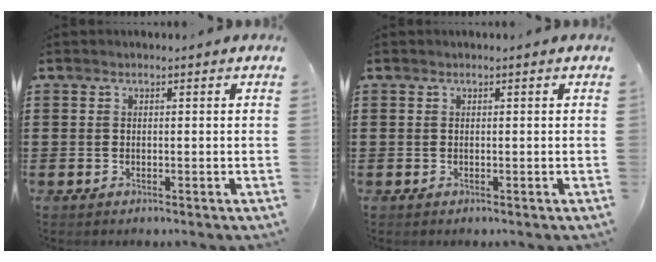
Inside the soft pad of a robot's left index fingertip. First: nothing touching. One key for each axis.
{"total": 0.0}